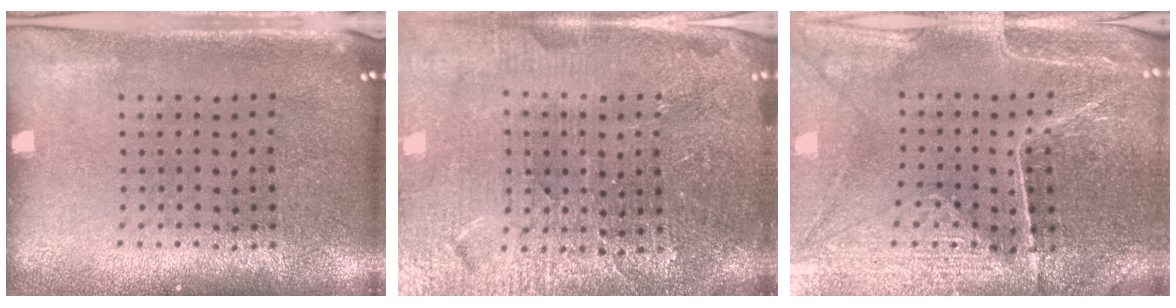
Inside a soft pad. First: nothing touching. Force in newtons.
{"total": 4.4, "press": 4.2, "slide": 1.4}
{"total": 2.9, "press": 2.9, "slide": 0.2}